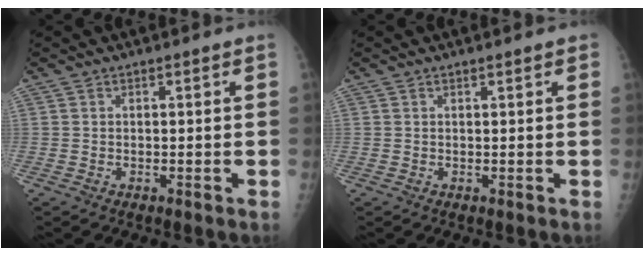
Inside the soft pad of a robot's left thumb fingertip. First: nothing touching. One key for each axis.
{"total": 1.1, "fx": 0.8, "fy": 0.2, "fz": 0.7, "tx": -0.007, "ty": 0.000, "tz": 0.010}